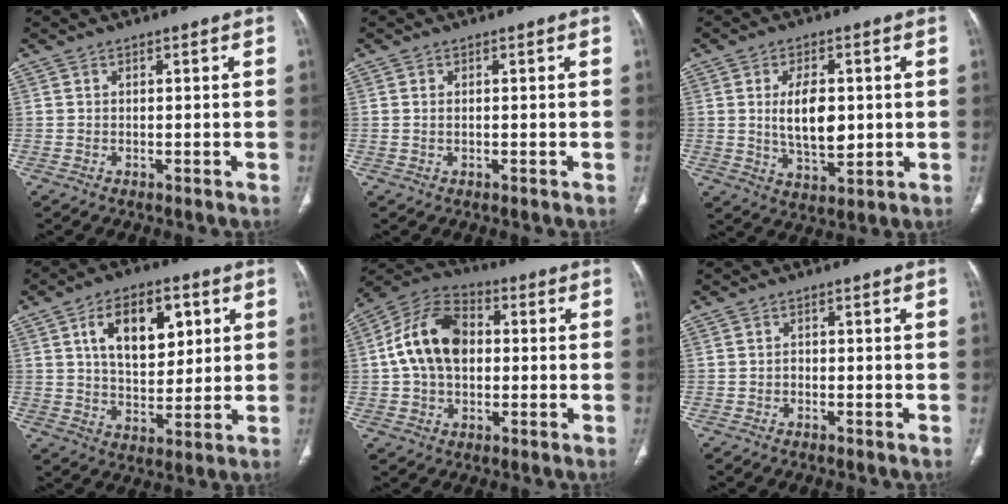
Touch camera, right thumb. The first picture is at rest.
{"total": 0.6, "force": [0.1, 0.3, 0.5], "torque": [-0.019, 0.004, 0.006]}
{"total": 9.4, "force": [0.9, 4.9, 7.9], "torque": [-0.124, -0.014, 0.023]}
{"total": 13.7, "force": [4.7, 7.7, 10.3], "torque": [-0.127, -0.012, 0.080]}
{"total": 14.5, "force": [1.0, 9.9, 10.5], "torque": [-0.176, 0.027, 0.008]}
{"total": 0.6, "force": [-0.3, 0.4, 0.3], "torque": [-0.002, 0.003, -0.008]}